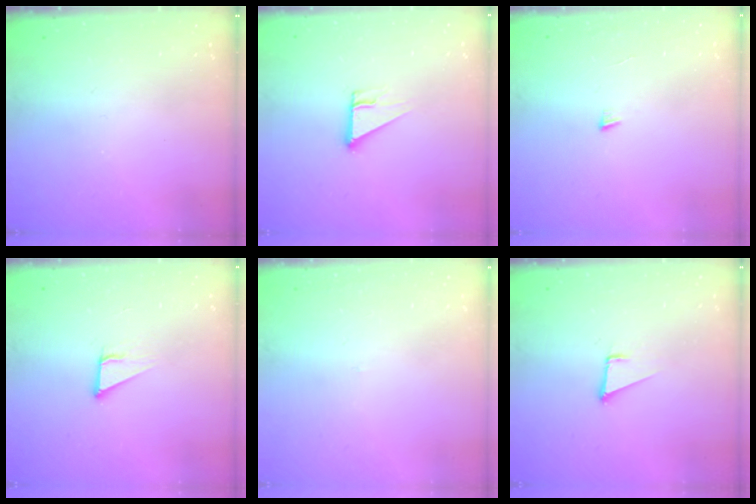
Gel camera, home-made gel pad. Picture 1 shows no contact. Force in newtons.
{"total": 3.1, "press": 3.1, "slide": 0.1}
{"total": 3.1, "press": 3.1, "slide": 0.3}
{"total": 3.5, "press": 3.5, "slide": 0.2}
{"total": 2.7, "press": 2.7, "slide": 0.3}
{"total": 1.7, "press": 1.7, "slide": 0.1}